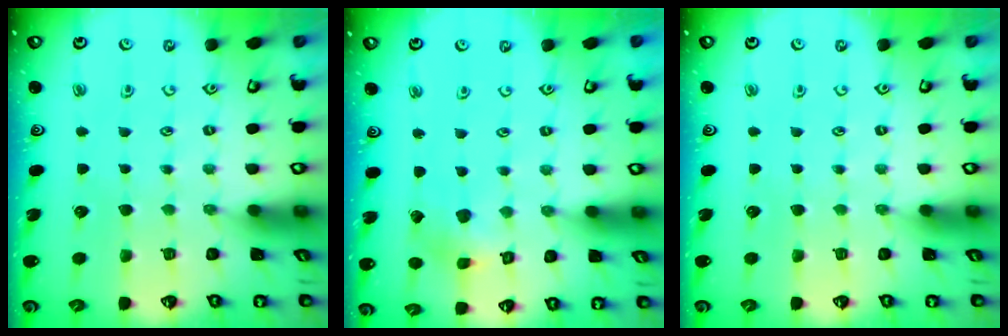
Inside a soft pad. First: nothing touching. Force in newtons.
{"total": 3.4, "press": 3.4, "slide": 0.3}
{"total": 0.0}